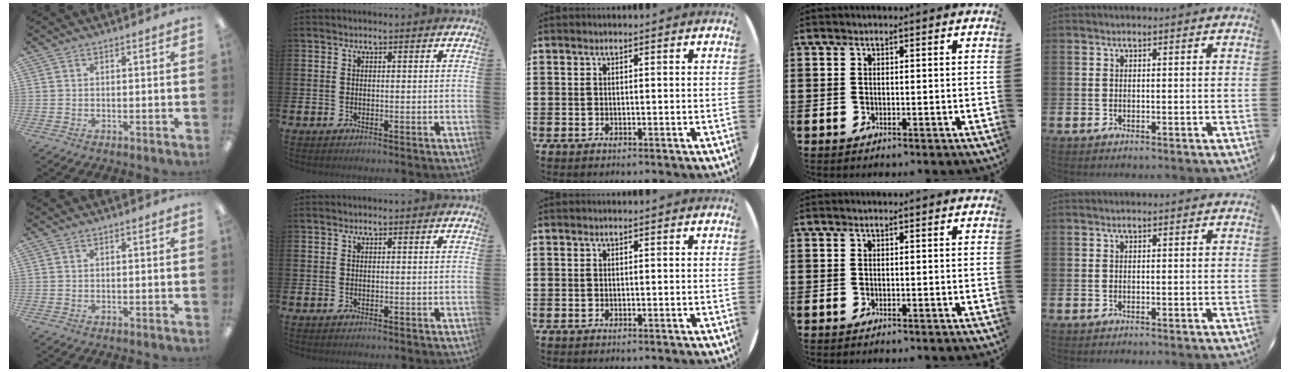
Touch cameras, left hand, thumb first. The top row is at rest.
{}